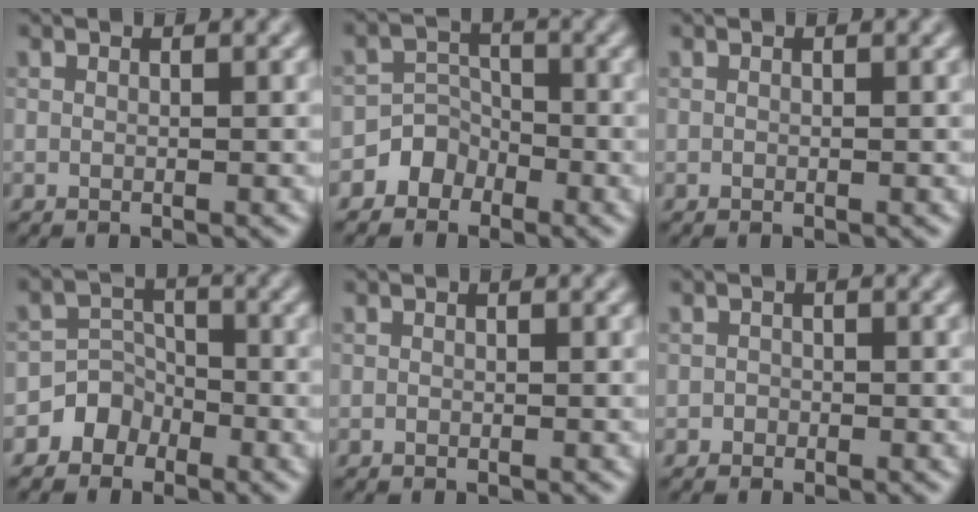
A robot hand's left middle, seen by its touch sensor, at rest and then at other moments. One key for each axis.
{"total": 3.0, "fx": -2.0, "fy": 2.3, "fz": 0.1, "tx": 0.037, "ty": 0.017, "tz": -0.047}
{"total": 0.0}
{"total": 3.4, "fx": -2.1, "fy": 2.6, "fz": 0.1, "tx": 0.041, "ty": 0.015, "tz": -0.049}
{"total": 0.0}
{"total": 0.8, "fx": -0.4, "fy": 0.7, "fz": -0.1, "tx": 0.013, "ty": 0.001, "tz": -0.009}